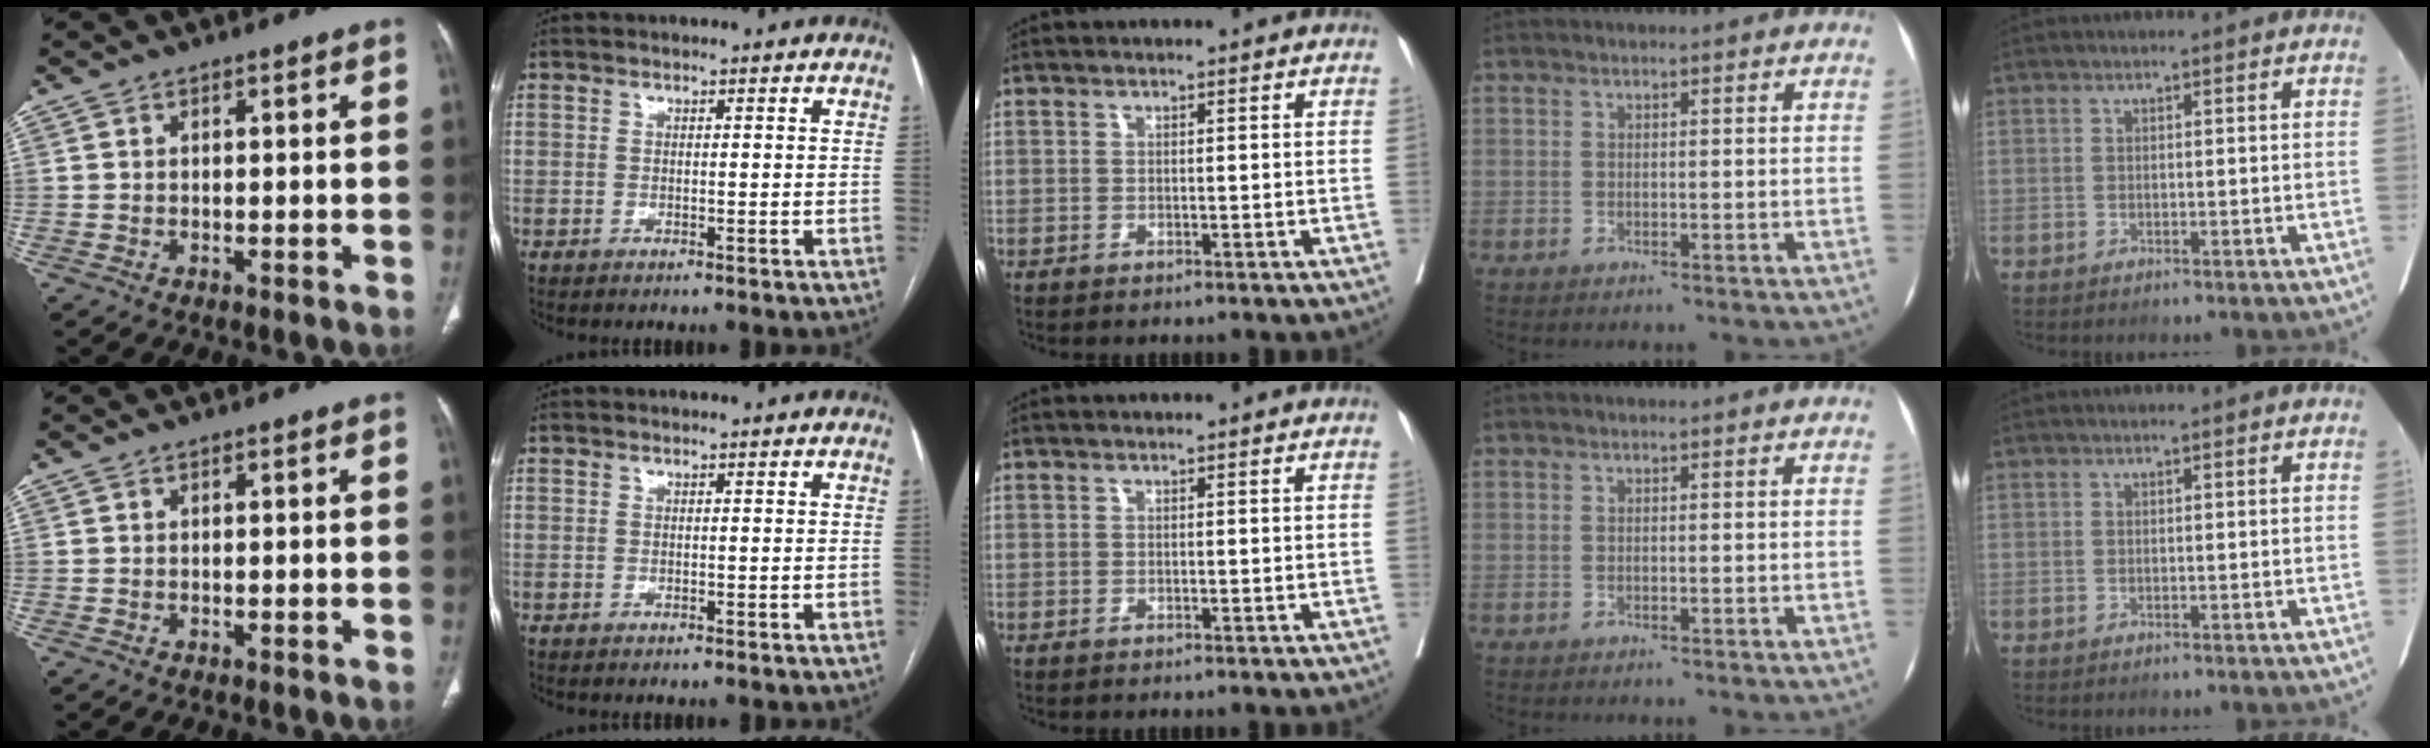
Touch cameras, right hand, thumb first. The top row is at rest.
{}